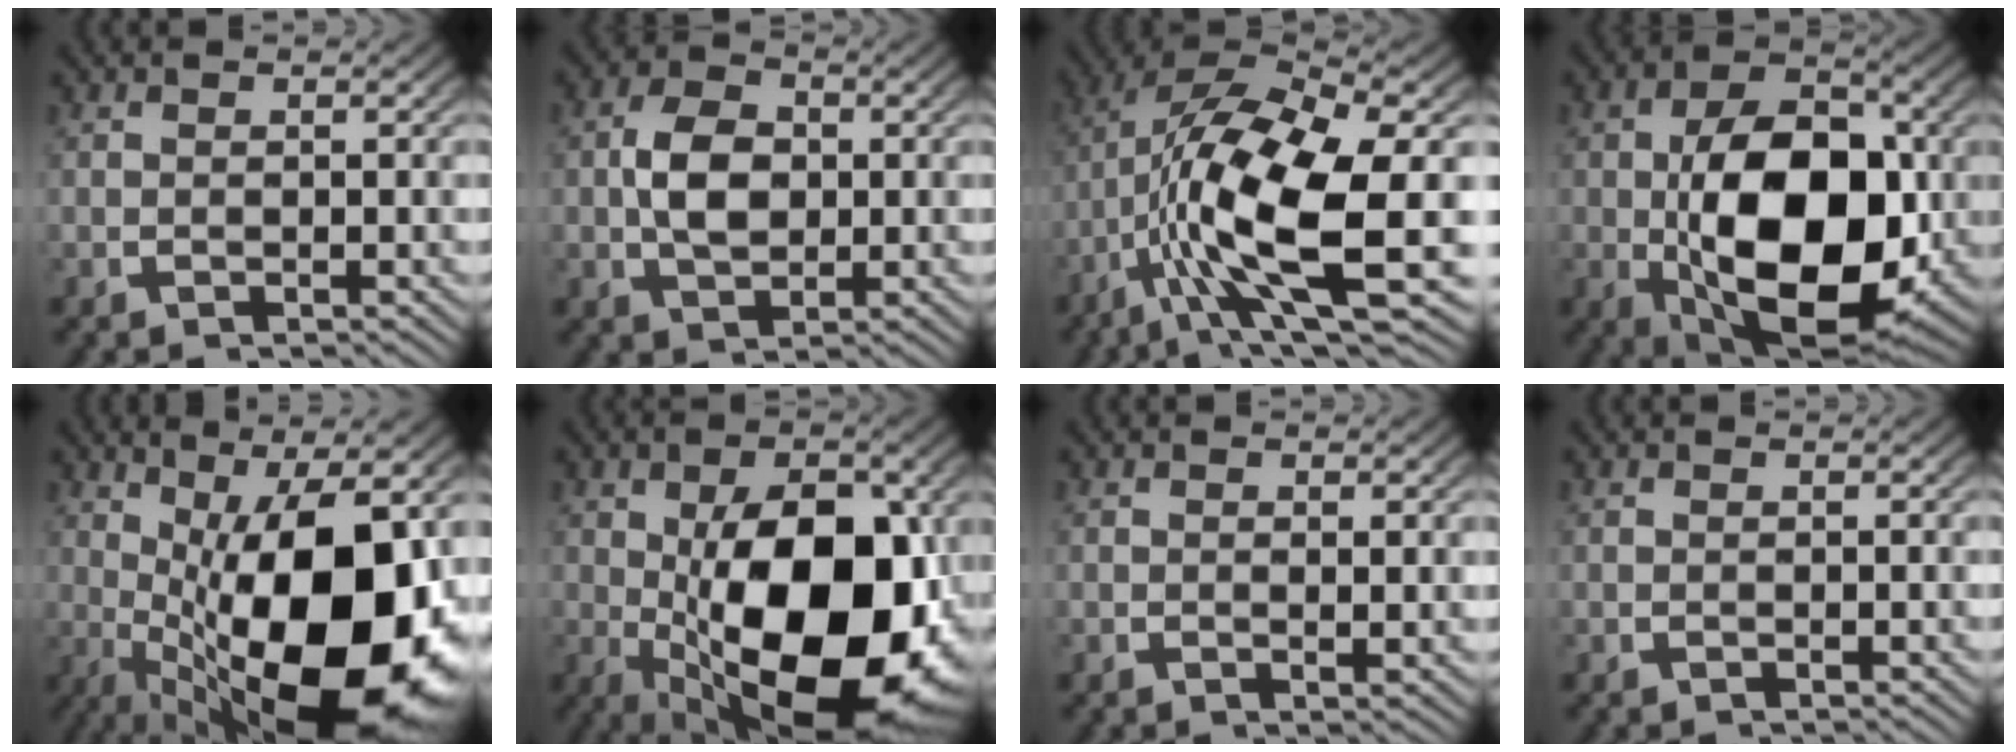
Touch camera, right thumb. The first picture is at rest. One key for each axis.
{"total": 5.3, "fx": 0.1, "fy": 3.7, "fz": 3.9, "tx": -0.076, "ty": -0.012, "tz": 0.010}
{"total": 14.7, "fx": -2.0, "fy": 7.6, "fz": 12.4, "tx": -0.247, "ty": -0.048, "tz": -0.014}
{"total": 18.5, "fx": -2.3, "fy": 11.4, "fz": 14.4, "tx": -0.264, "ty": -0.069, "tz": -0.006}
{"total": 22.1, "fx": -2.1, "fy": 11.8, "fz": 18.6, "tx": -0.301, "ty": -0.059, "tz": 0.011}
{"total": 21.5, "fx": -3.6, "fy": 12.6, "fz": 17.1, "tx": -0.286, "ty": -0.078, "tz": -0.016}
{"total": 0.8, "fx": 0.4, "fy": 0.1, "fz": 0.7, "tx": -0.008, "ty": -0.001, "tz": 0.006}
{"total": 0.0}